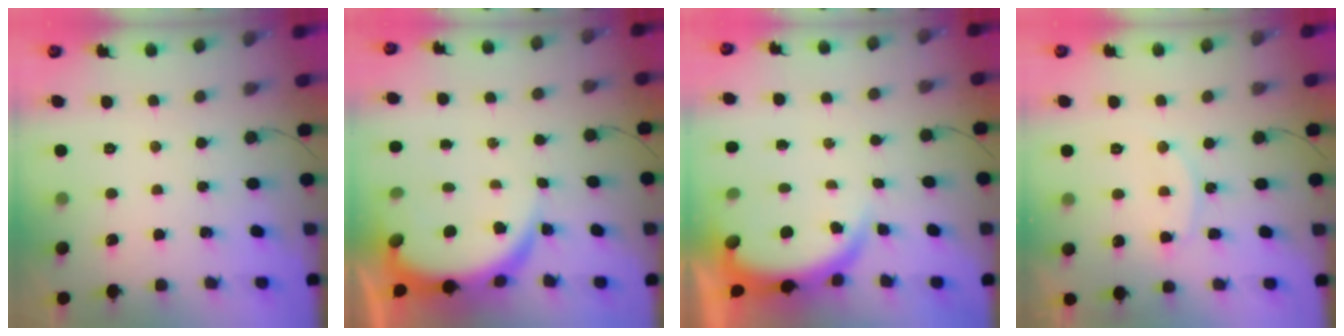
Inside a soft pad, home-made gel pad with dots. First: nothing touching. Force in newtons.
{"total": 7.3, "press": 7.2, "slide": 0.9}
{"total": 5.3, "press": 5.3, "slide": 0.3}
{"total": 10.0, "press": 10.0, "slide": 0.8}